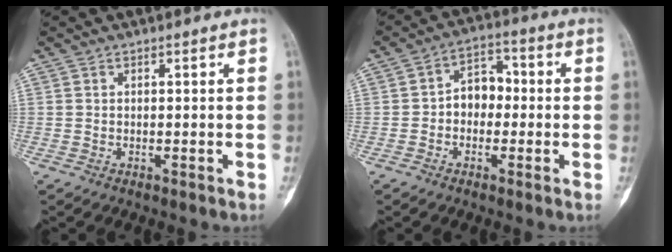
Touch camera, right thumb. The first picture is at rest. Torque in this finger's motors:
{"motor_torque": [0.04, 0.03, 0.19, 0.08, 0.02]}